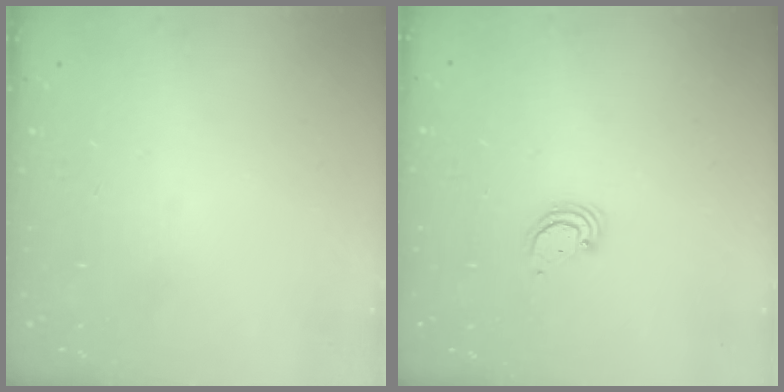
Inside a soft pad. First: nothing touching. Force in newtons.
{"total": 2.3, "press": 2.3, "slide": 0.2}